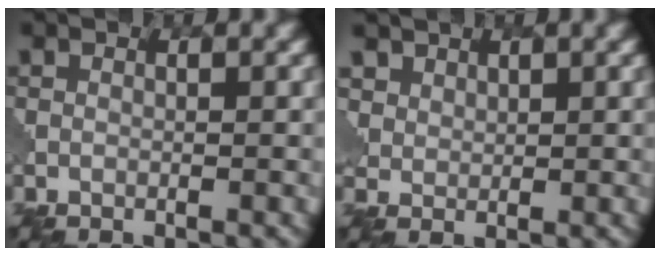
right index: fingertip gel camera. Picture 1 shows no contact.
{"total": 2.7, "force": [1.8, 1.9, 0.6], "torque": [-0.024, -0.015, 0.054]}